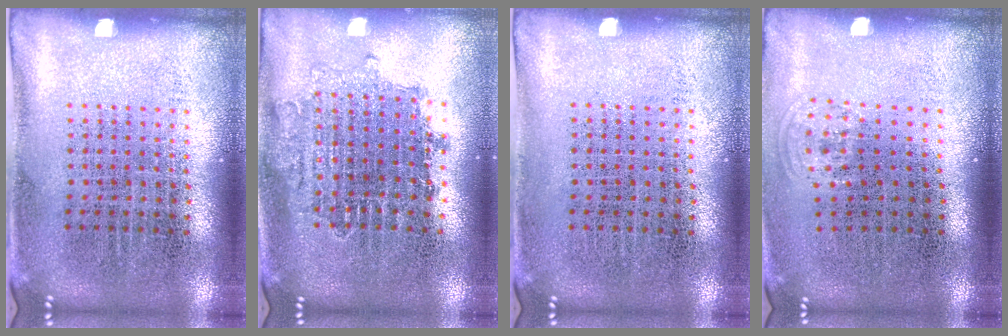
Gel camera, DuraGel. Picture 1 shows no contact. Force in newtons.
{"total": 1.6, "press": 1.4, "slide": 0.7}
{"total": 0.0}
{"total": 0.8, "press": 0.6, "slide": 0.5}